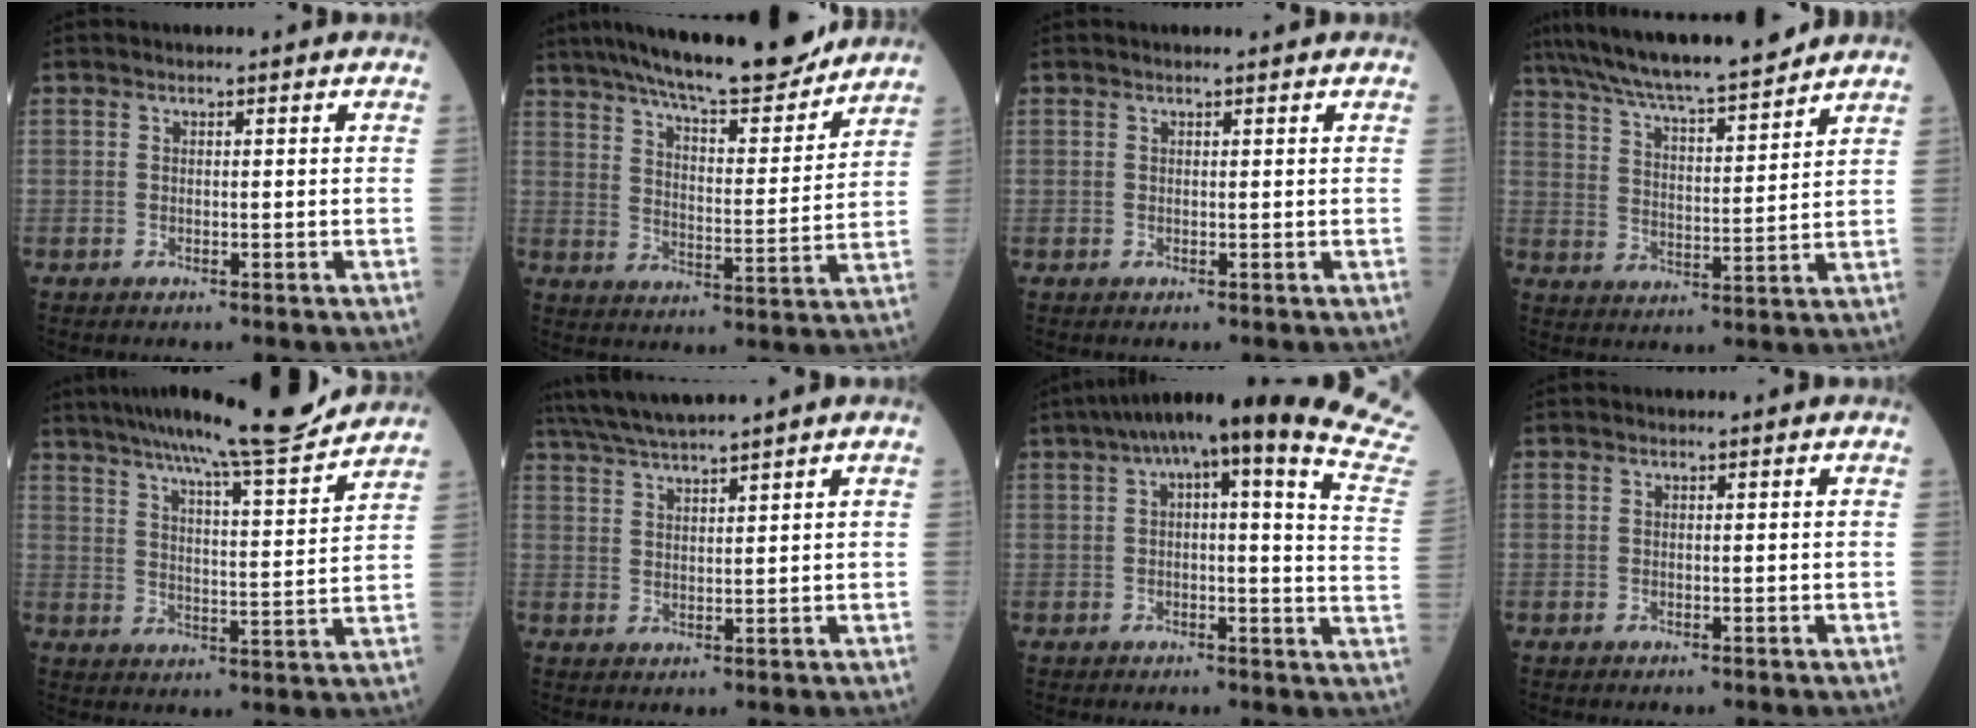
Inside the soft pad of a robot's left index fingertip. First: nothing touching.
{"total": 20.8, "force": [18.0, 2.8, 9.9], "torque": [-0.164, 0.001, 0.263]}
{"total": 1.0, "force": [0.8, 0.0, 0.5], "torque": [-0.009, 0.008, 0.013]}
{"total": 17.7, "force": [15.6, 1.4, 8.3], "torque": [-0.149, 0.017, 0.250]}
{"total": 18.0, "force": [16.0, 0.0, 8.3], "torque": [-0.132, -0.013, 0.231]}
{"total": 7.3, "force": [6.3, -1.1, 3.4], "torque": [-0.065, 0.022, 0.117]}
{"total": 25.3, "force": [20.5, 1.5, 14.6], "torque": [-0.178, -0.021, 0.227]}
{"total": 0.0}